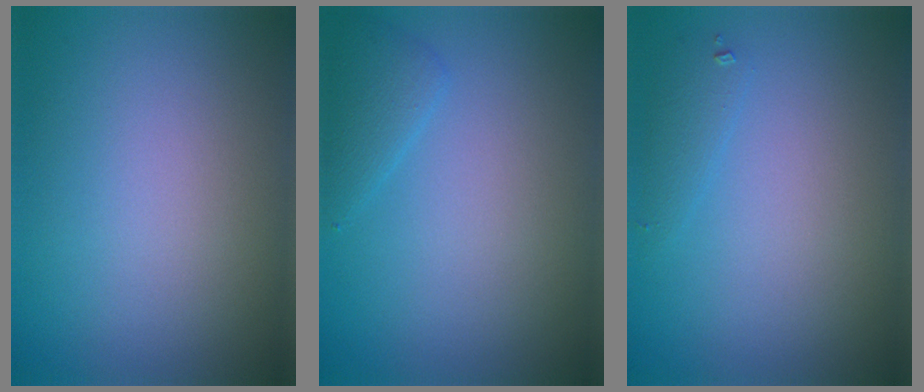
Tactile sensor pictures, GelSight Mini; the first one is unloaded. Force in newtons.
{"total": 1.7, "press": 1.7, "slide": 0.1}
{"total": 1.1, "press": 1.1, "slide": 0.1}